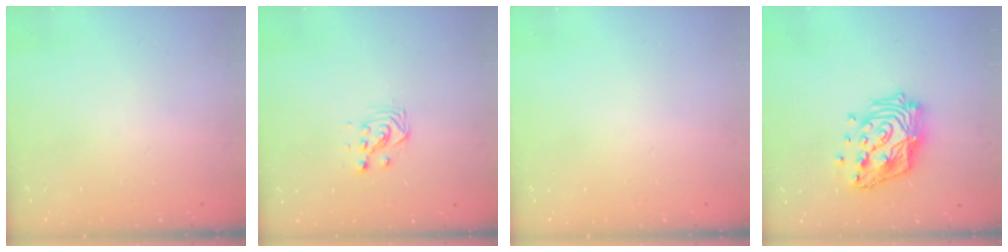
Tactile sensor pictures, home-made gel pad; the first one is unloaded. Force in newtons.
{"total": 3.4, "press": 3.4, "slide": 0.2}
{"total": 0.0}
{"total": 17.5, "press": 17.4, "slide": 1.4}